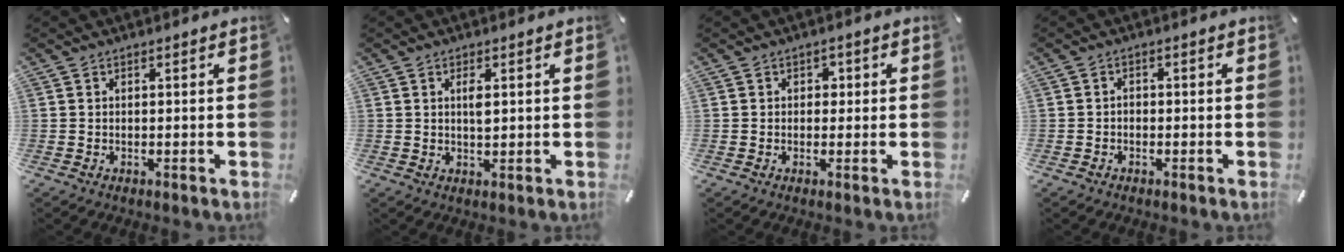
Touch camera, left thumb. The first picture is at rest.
{"total": 2.6, "force": [0.7, 0.9, 2.3], "torque": [-0.041, 0.000, 0.009]}
{"total": 1.6, "force": [-0.2, 1.5, 0.7], "torque": [-0.008, 0.005, -0.011]}
{"total": 1.4, "force": [-0.7, 1.0, 0.7], "torque": [-0.013, 0.006, -0.017]}